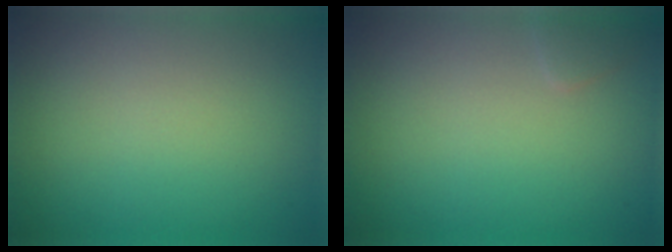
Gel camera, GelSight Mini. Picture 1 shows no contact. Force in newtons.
{"total": 0.7, "press": 0.7, "slide": 0.0}